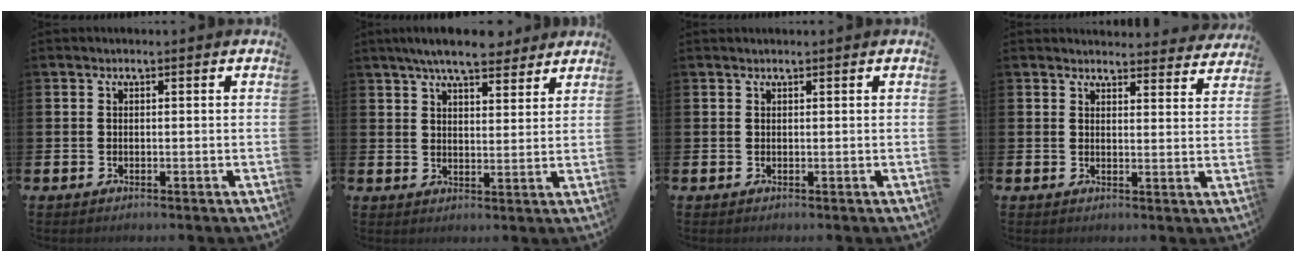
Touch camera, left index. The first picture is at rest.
{"total": 7.1, "force": [6.4, 1.5, 2.8], "torque": [-0.061, -0.017, 0.115]}
{"total": 0.5, "force": [0.5, 0.0, 0.2], "torque": [-0.002, 0.000, 0.009]}
{"total": 3.5, "force": [3.4, 0.5, 0.1], "torque": [0.001, -0.024, 0.061]}